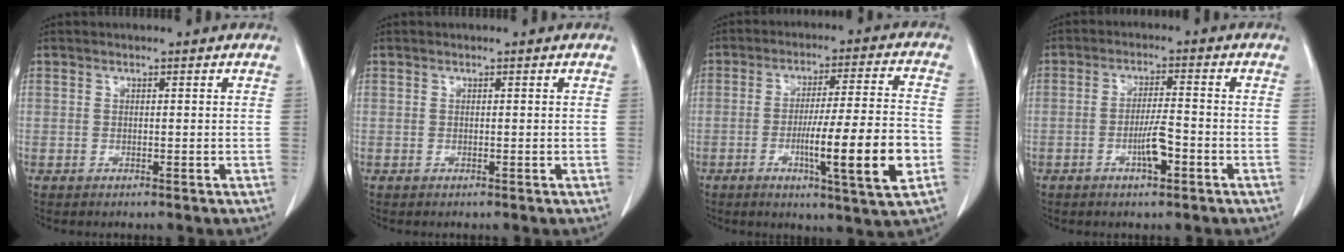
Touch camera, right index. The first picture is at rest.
{"total": 0.0}
{"total": 14.2, "force": [-4.1, 0.1, 13.6], "torque": [-0.217, -0.010, -0.066]}
{"total": 4.6, "force": [-2.0, 0.7, 4.1], "torque": [-0.076, 0.000, -0.036]}